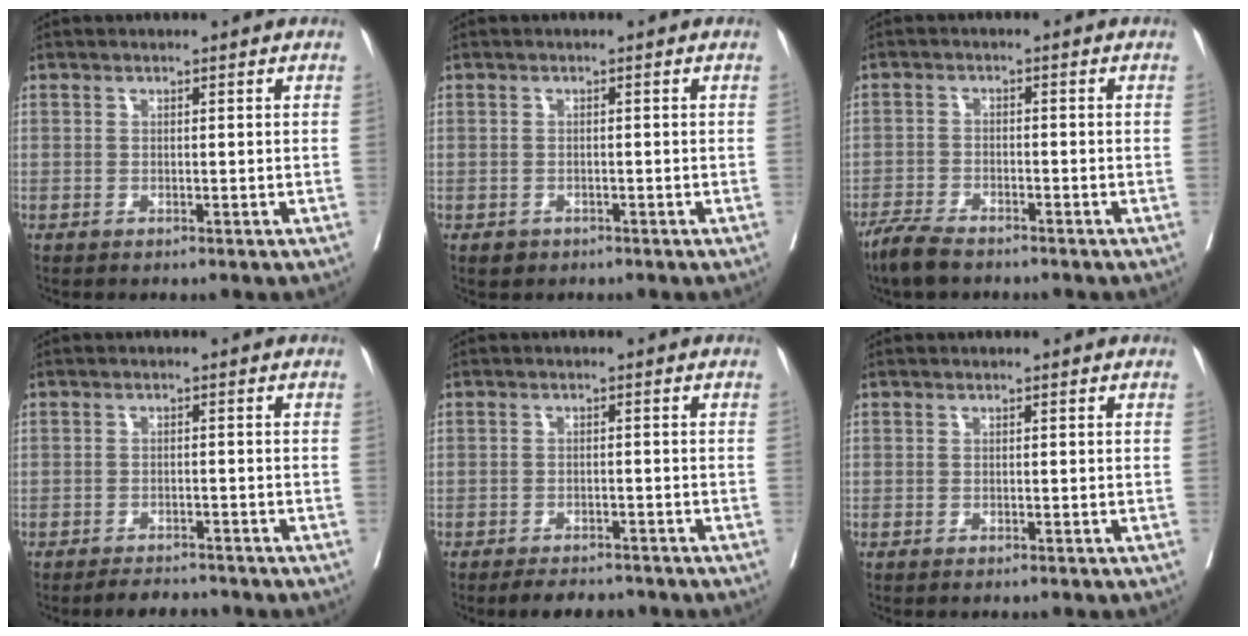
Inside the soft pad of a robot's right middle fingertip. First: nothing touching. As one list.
[{"total": 1.3, "force": [-0.8, 1.0, 0.1], "torque": [-0.003, 0.003, -0.009]}, {"total": 5.0, "force": [-4.3, 1.2, 2.4], "torque": [-0.048, -0.008, -0.079]}, {"total": 3.1, "force": [-3.0, 0.8, 0.4], "torque": [-0.006, -0.006, -0.047]}, {"total": 4.6, "force": [-4.1, 1.6, 1.4], "torque": [-0.016, -0.003, -0.059]}, {"total": 0.5, "force": [-0.5, 0.1, 0.2], "torque": [-0.006, -0.002, -0.008]}]